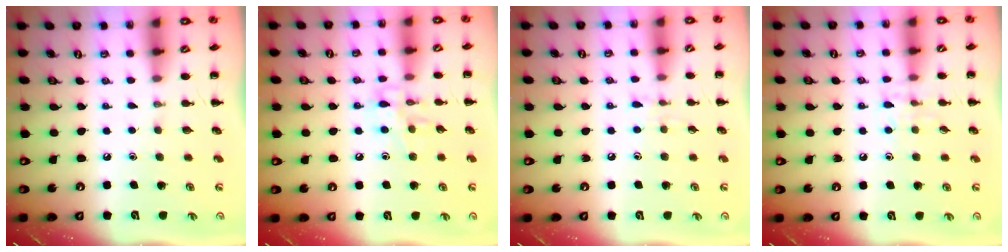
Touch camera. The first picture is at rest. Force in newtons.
{"total": 8.7, "press": 8.7, "slide": 0.2}
{"total": 5.9, "press": 5.6, "slide": 1.7}
{"total": 6.1, "press": 6.0, "slide": 0.9}